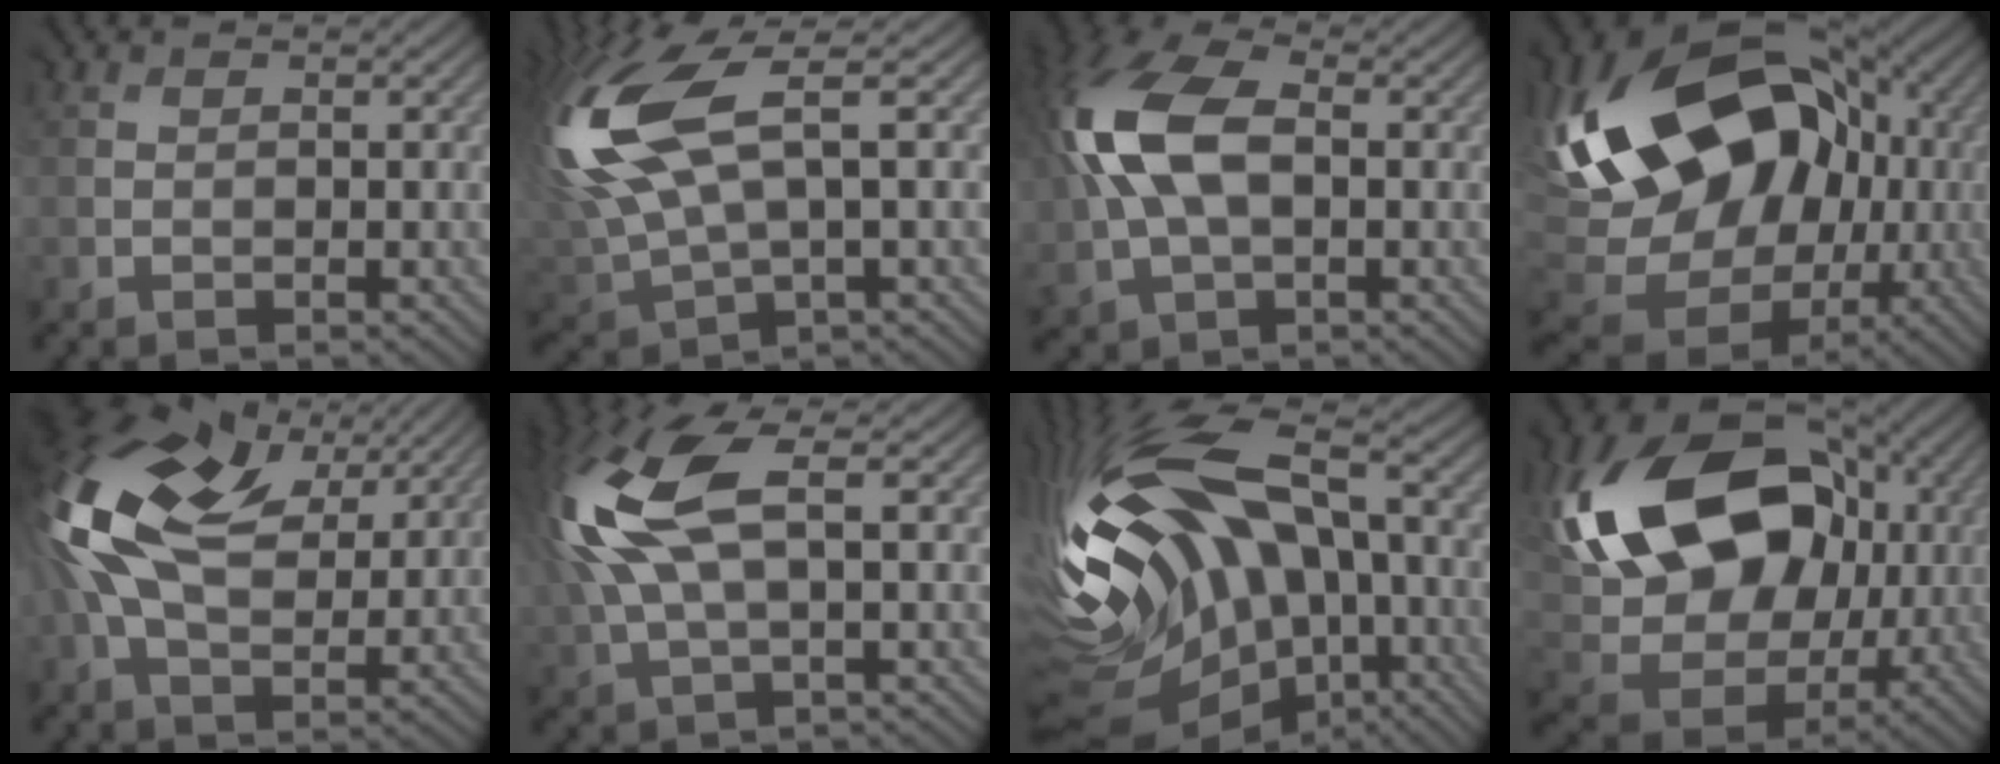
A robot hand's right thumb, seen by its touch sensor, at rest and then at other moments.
{"total": 12.7, "force": [4.7, 5.1, 10.7], "torque": [-0.281, 0.015, 0.096]}
{"total": 12.8, "force": [1.9, 7.7, 10.1], "torque": [-0.245, 0.013, 0.028]}
{"total": 20.8, "force": [2.7, 15.7, 13.3], "torque": [-0.295, -0.002, 0.076]}
{"total": 15.2, "force": [5.6, 8.6, 11.3], "torque": [-0.269, 0.020, 0.100]}
{"total": 12.6, "force": [2.8, 5.7, 10.9], "torque": [-0.281, 0.013, 0.052]}
{"total": 17.9, "force": [-1.9, 10.6, 14.2], "torque": [-0.289, -0.006, -0.019]}
{"total": 18.8, "force": [4.6, 14.0, 11.6], "torque": [-0.295, 0.005, 0.110]}